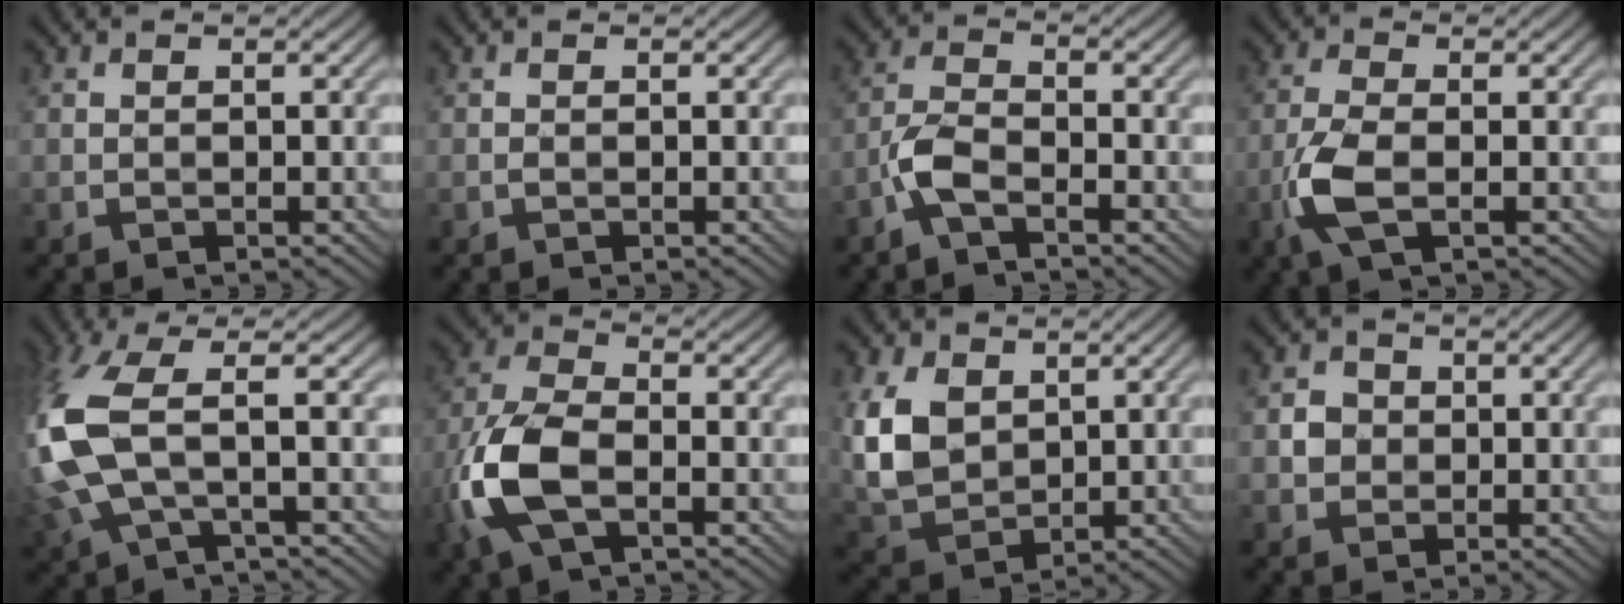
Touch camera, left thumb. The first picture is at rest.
{"total": 0.0}
{"total": 4.2, "force": [-2.6, 1.4, 3.0], "torque": [-0.072, 0.006, -0.066]}
{"total": 5.8, "force": [-1.9, 2.3, 4.9], "torque": [-0.123, -0.002, -0.045]}
{"total": 11.4, "force": [0.4, 4.3, 10.5], "torque": [-0.273, -0.005, 0.002]}
{"total": 10.1, "force": [-3.5, 5.1, 8.0], "torque": [-0.198, -0.004, -0.083]}
{"total": 8.7, "force": [2.4, 6.2, 5.7], "torque": [-0.166, 0.001, 0.050]}
{"total": 2.6, "force": [0.0, 2.5, 0.8], "torque": [-0.020, 0.002, -0.004]}